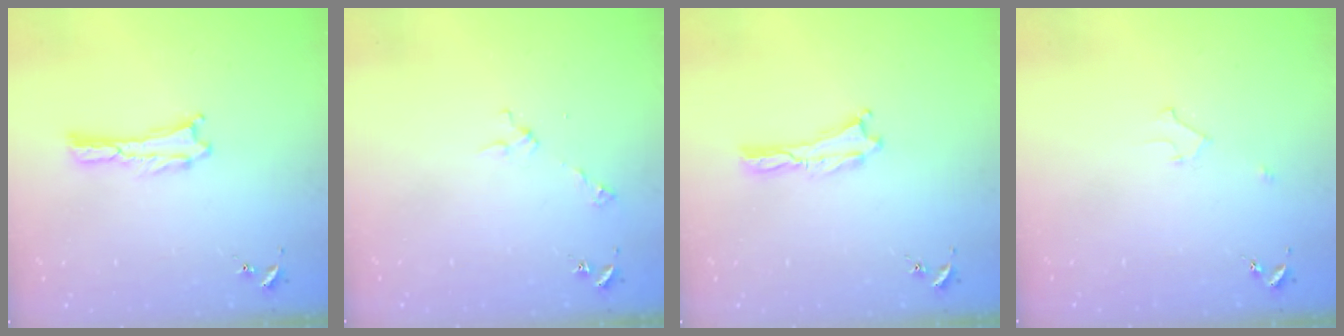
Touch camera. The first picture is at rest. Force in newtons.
{"total": 2.9, "press": 2.9, "slide": 0.2}
{"total": 0.0}
{"total": 2.2, "press": 2.2, "slide": 0.2}